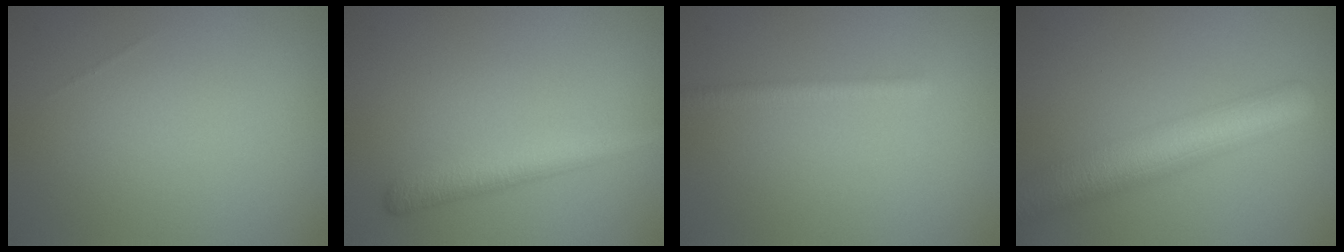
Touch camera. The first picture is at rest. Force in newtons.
{"total": 3.1, "press": 3.1, "slide": 0.2}
{"total": 1.7, "press": 1.7, "slide": 0.1}
{"total": 7.4, "press": 7.4, "slide": 0.4}